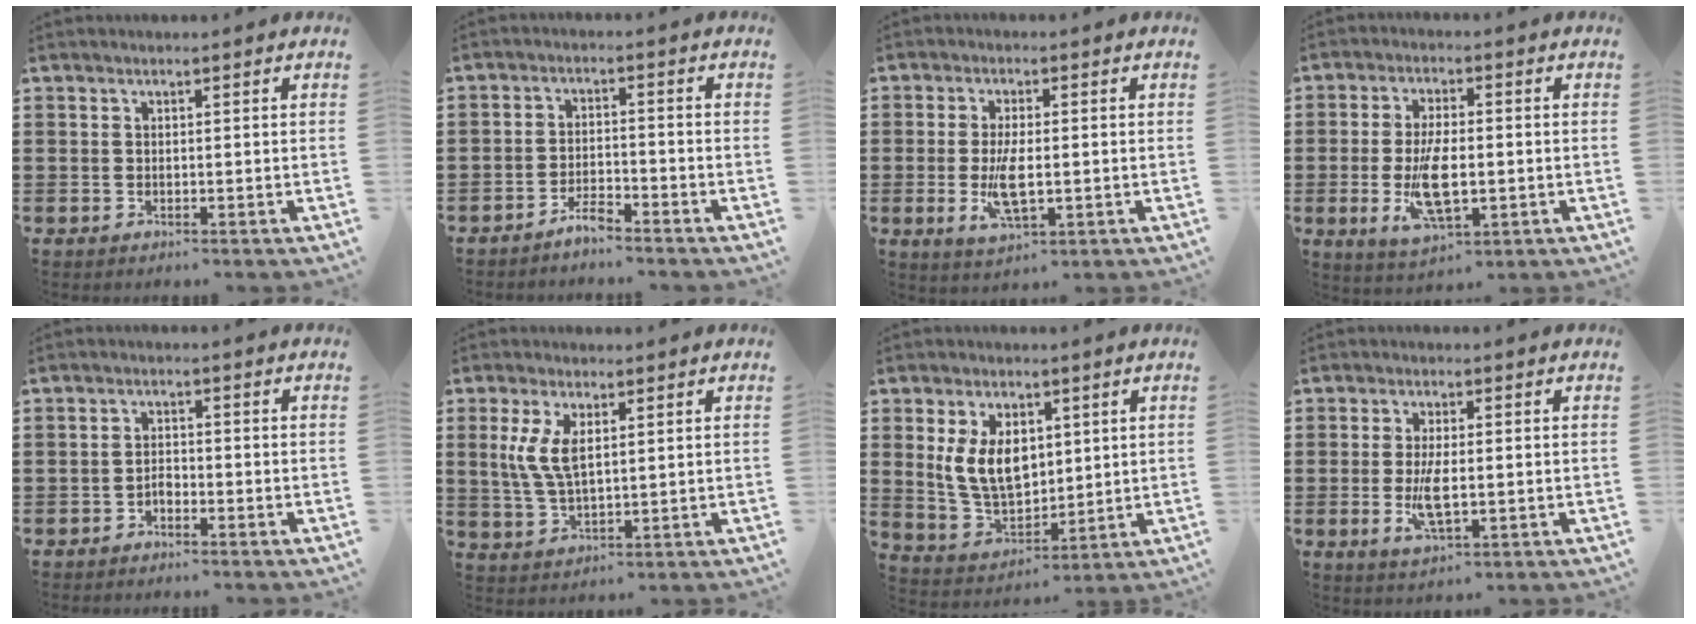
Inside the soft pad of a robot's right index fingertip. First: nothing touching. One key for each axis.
{"total": 3.1, "fx": -2.9, "fy": 0.4, "fz": 1.0, "tx": -0.022, "ty": 0.008, "tz": -0.057}
{"total": 6.3, "fx": -0.8, "fy": 2.4, "fz": 5.7, "tx": -0.113, "ty": -0.008, "tz": -0.020}
{"total": 8.5, "fx": -1.4, "fy": 3.6, "fz": 7.6, "tx": -0.164, "ty": -0.009, "tz": -0.027}
{"total": 1.7, "fx": -1.3, "fy": 0.9, "fz": 0.7, "tx": -0.018, "ty": 0.003, "tz": -0.027}
{"total": 6.1, "fx": 1.6, "fy": 2.7, "fz": 5.3, "tx": -0.123, "ty": 0.002, "tz": 0.022}
{"total": 9.1, "fx": 2.0, "fy": 5.9, "fz": 6.5, "tx": -0.152, "ty": 0.008, "tz": 0.033}
{"total": 5.4, "fx": -0.7, "fy": 1.9, "fz": 5.0, "tx": -0.109, "ty": -0.005, "tz": -0.017}